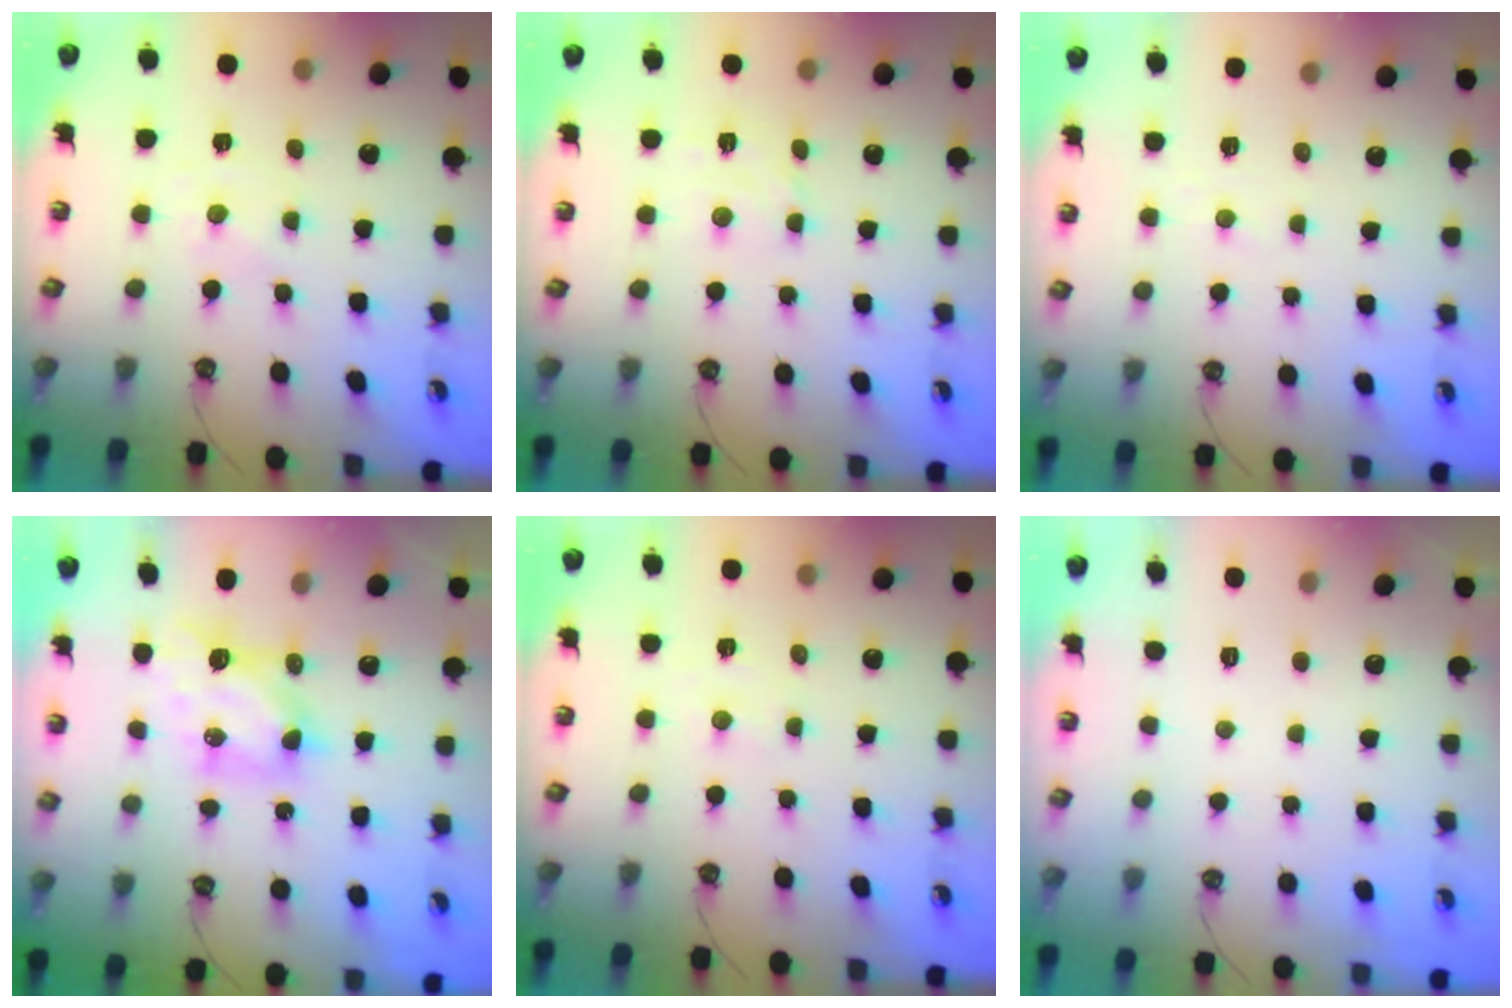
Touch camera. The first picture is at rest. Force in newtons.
{"total": 3.1, "press": 3.1, "slide": 0.4}
{"total": 2.2, "press": 2.1, "slide": 0.3}
{"total": 7.1, "press": 7.1, "slide": 0.8}
{"total": 3.4, "press": 3.3, "slide": 0.6}
{"total": 0.0}